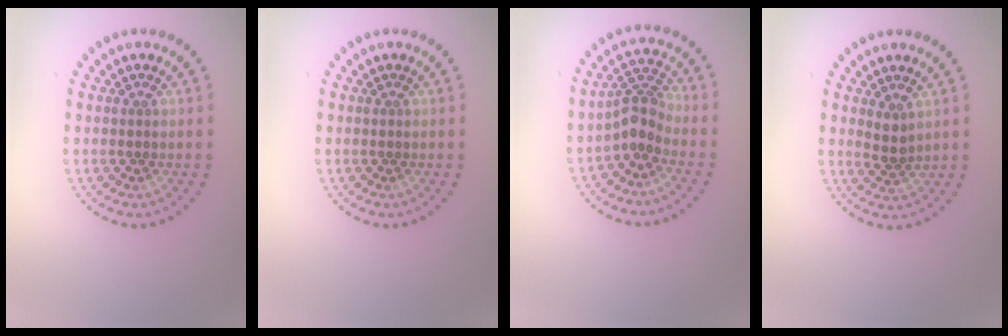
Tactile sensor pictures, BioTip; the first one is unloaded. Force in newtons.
{"total": 0.0}
{"total": 2.9, "press": 2.2, "slide": 1.8}
{"total": 1.6, "press": 1.3, "slide": 0.9}